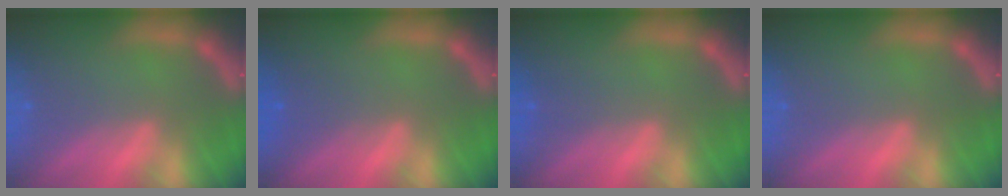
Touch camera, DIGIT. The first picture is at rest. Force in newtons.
{"total": 2.0}
{"total": 1.0}
{"total": 0.0}